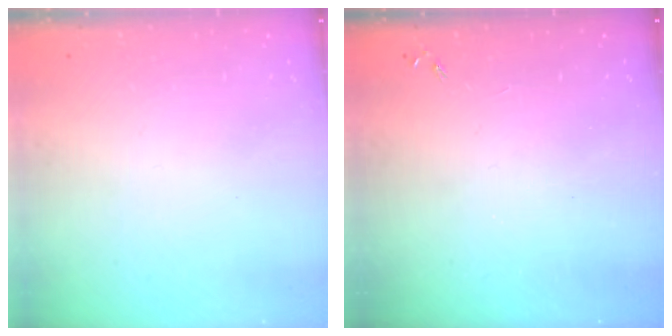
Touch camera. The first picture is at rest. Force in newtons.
{"total": 0.0}